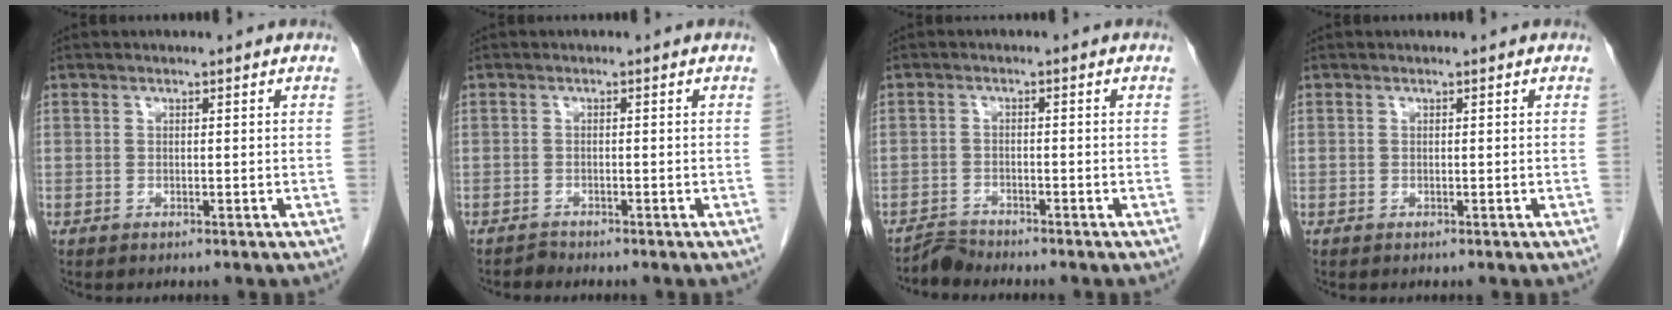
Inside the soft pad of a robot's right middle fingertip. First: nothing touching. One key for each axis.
{"total": 0.8, "fx": -0.8, "fy": 0.0, "fz": -0.3, "tx": 0.005, "ty": -0.005, "tz": -0.016}
{"total": 2.2, "fx": -2.1, "fy": -0.2, "fz": -0.7, "tx": 0.018, "ty": -0.013, "tz": -0.040}
{"total": 0.0}